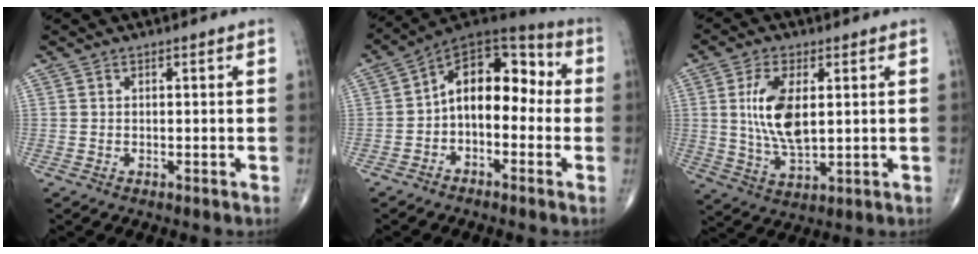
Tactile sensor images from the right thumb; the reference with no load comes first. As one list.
[{"total": 13.3, "force": [-1.0, 8.3, 10.4], "torque": [-0.121, 0.051, -0.034]}, {"total": 10.6, "force": [1.7, 5.0, 9.2], "torque": [-0.179, -0.013, 0.039]}]